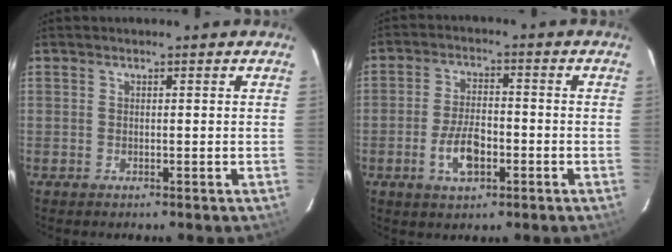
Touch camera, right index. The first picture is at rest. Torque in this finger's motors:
{"motor_torque": [1.23, -0.38, 0.57, 0.05]}